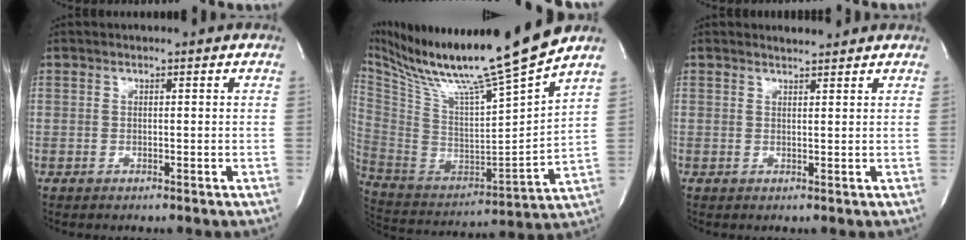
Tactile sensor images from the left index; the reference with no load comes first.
{"total": 23.2, "force": [18.8, -1.4, 13.6], "torque": [-0.249, -0.042, 0.321]}
{"total": 0.9, "force": [0.9, 0.1, 0.0], "torque": [-0.008, -0.002, 0.018]}